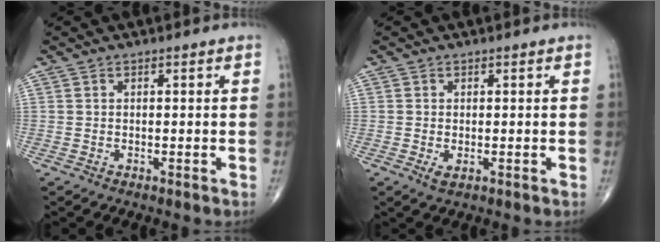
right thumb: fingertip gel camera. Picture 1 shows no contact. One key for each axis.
{"total": 1.5, "fx": -0.3, "fy": 0.8, "fz": 1.2, "tx": -0.025, "ty": -0.005, "tz": -0.003}